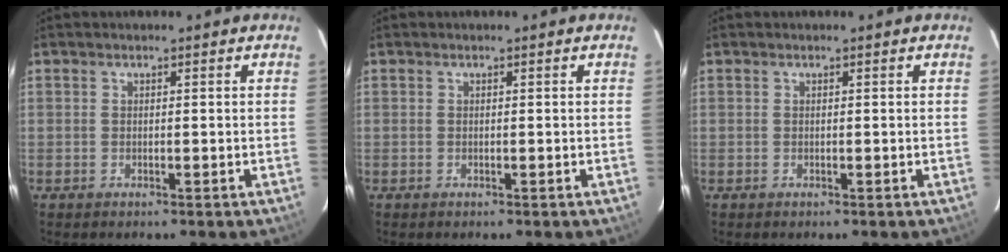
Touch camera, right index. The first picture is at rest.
{"total": 0.0}
{"total": 0.0}